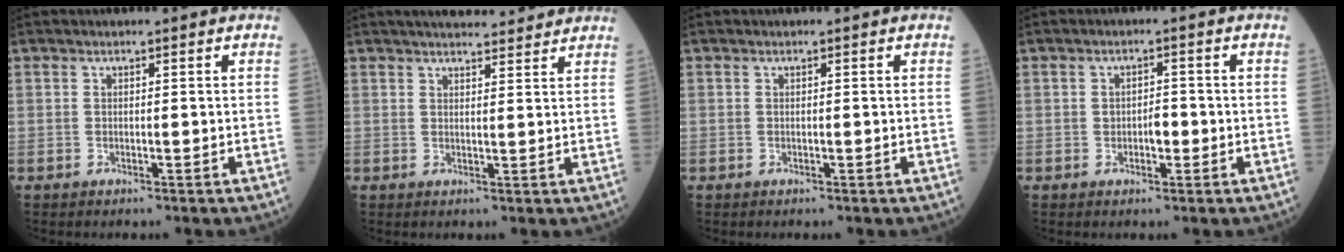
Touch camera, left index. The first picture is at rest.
{"total": 9.9, "force": [9.1, 1.5, 3.7], "torque": [-0.050, 0.020, 0.115]}
{"total": 0.0}
{"total": 2.4, "force": [-0.6, 1.3, 1.9], "torque": [-0.027, 0.005, -0.007]}